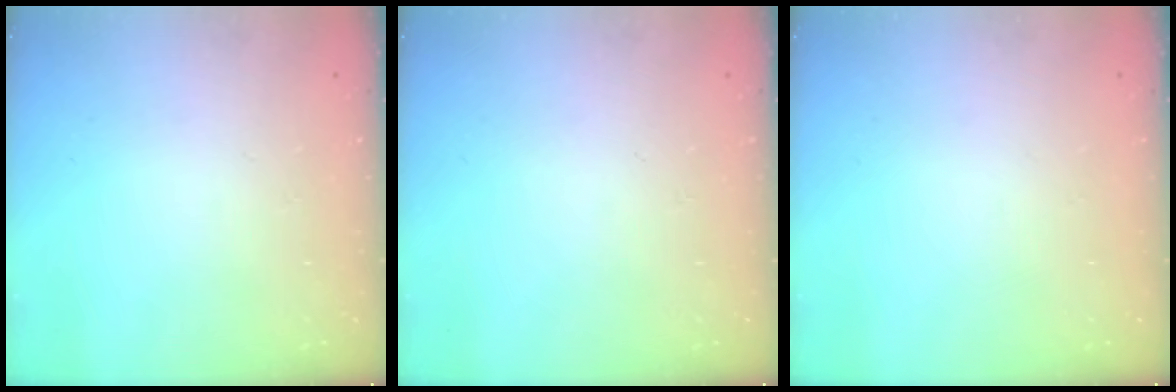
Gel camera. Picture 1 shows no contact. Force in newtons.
{"total": 0.0}
{"total": 0.0}